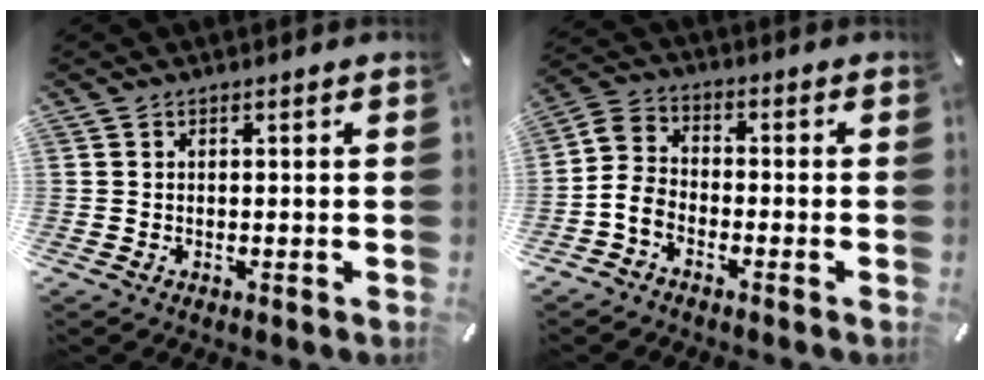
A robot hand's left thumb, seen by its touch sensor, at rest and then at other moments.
{"total": 5.8, "force": [-3.7, 3.6, 2.7], "torque": [-0.070, 0.008, -0.073]}